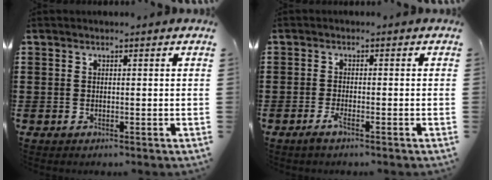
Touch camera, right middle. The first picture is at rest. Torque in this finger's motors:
{"motor_torque": [0.50, -0.17, 0.00, 0.01]}